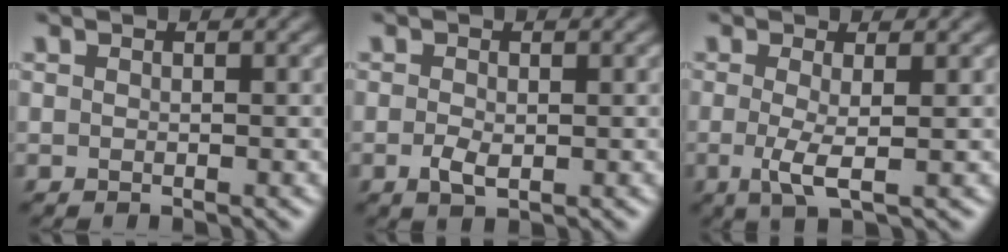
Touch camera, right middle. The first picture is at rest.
{"total": 1.6, "force": [-0.3, 0.9, 1.3], "torque": [-0.029, -0.005, -0.005]}
{"total": 2.7, "force": [-0.3, 0.4, 2.6], "torque": [-0.056, -0.008, -0.005]}